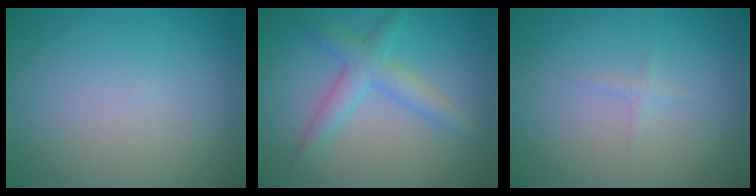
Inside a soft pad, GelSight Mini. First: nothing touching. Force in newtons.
{"total": 3.2, "press": 3.2, "slide": 0.1}
{"total": 0.7, "press": 0.7, "slide": 0.1}